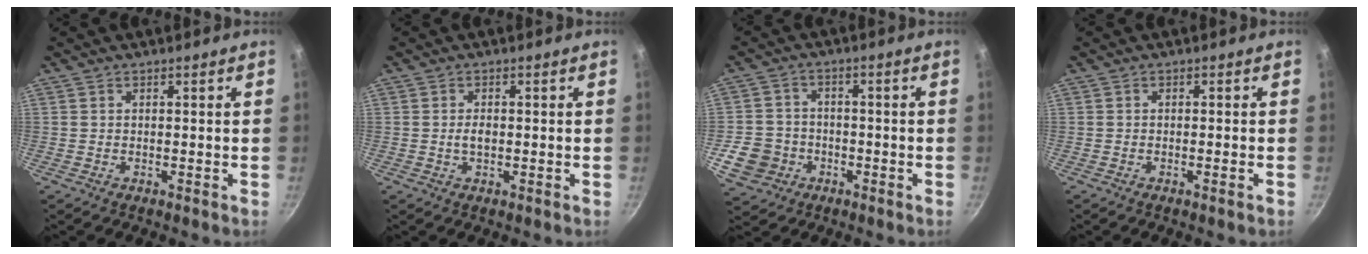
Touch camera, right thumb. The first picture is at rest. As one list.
[{"total": 2.1, "force": [-0.1, 1.2, 1.7], "torque": [-0.029, 0.005, -0.003]}, {"total": 8.5, "force": [-3.1, 7.4, 2.8], "torque": [-0.034, 0.024, -0.055]}, {"total": 1.0, "force": [-0.6, 0.0, 0.9], "torque": [-0.021, 0.007, -0.011]}]